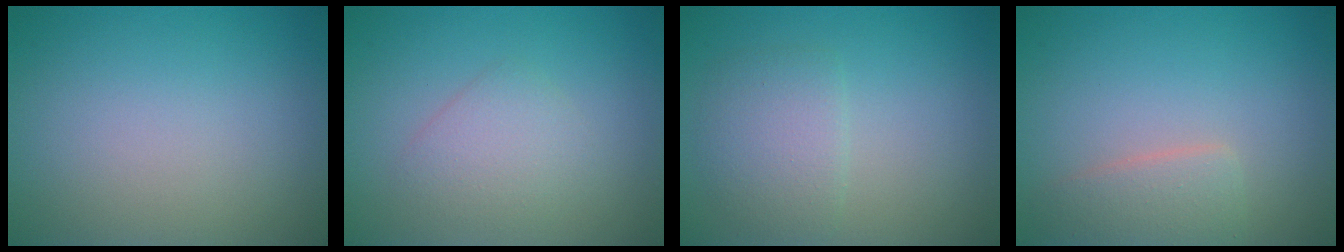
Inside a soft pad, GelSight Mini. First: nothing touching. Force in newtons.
{"total": 2.2, "press": 2.2, "slide": 0.1}
{"total": 2.9, "press": 2.9, "slide": 0.1}
{"total": 2.5, "press": 2.5, "slide": 0.1}